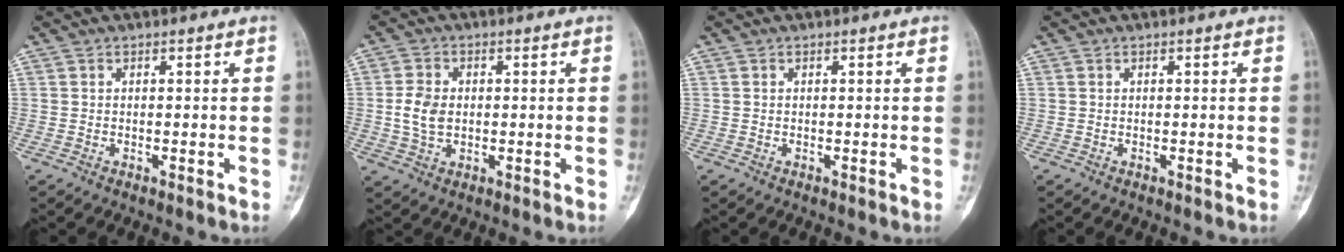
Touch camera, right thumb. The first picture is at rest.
{"total": 5.4, "force": [0.0, 3.9, 3.7], "torque": [-0.069, 0.004, 0.000]}
{"total": 0.0}
{"total": 0.0}